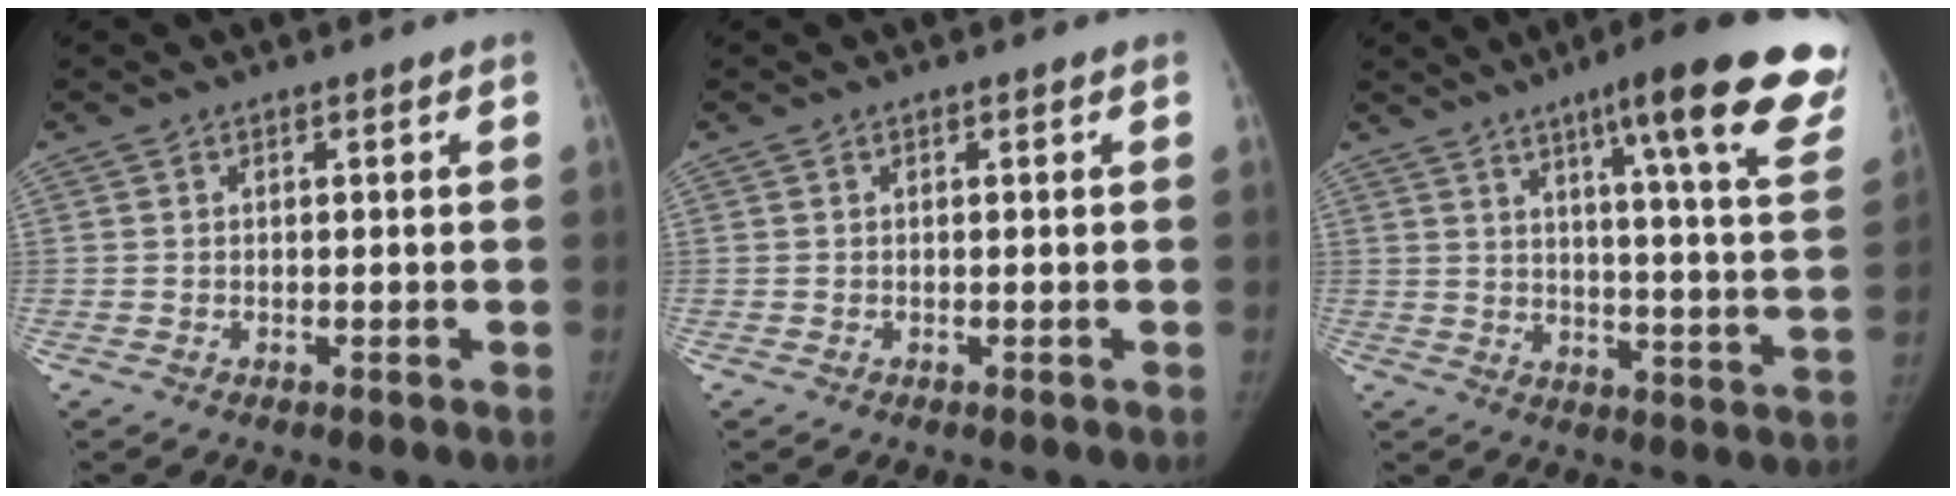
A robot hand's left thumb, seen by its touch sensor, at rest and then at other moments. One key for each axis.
{"total": 0.0}
{"total": 24.2, "fx": 15.0, "fy": 3.1, "fz": 18.8, "tx": -0.237, "ty": -0.061, "tz": 0.193}